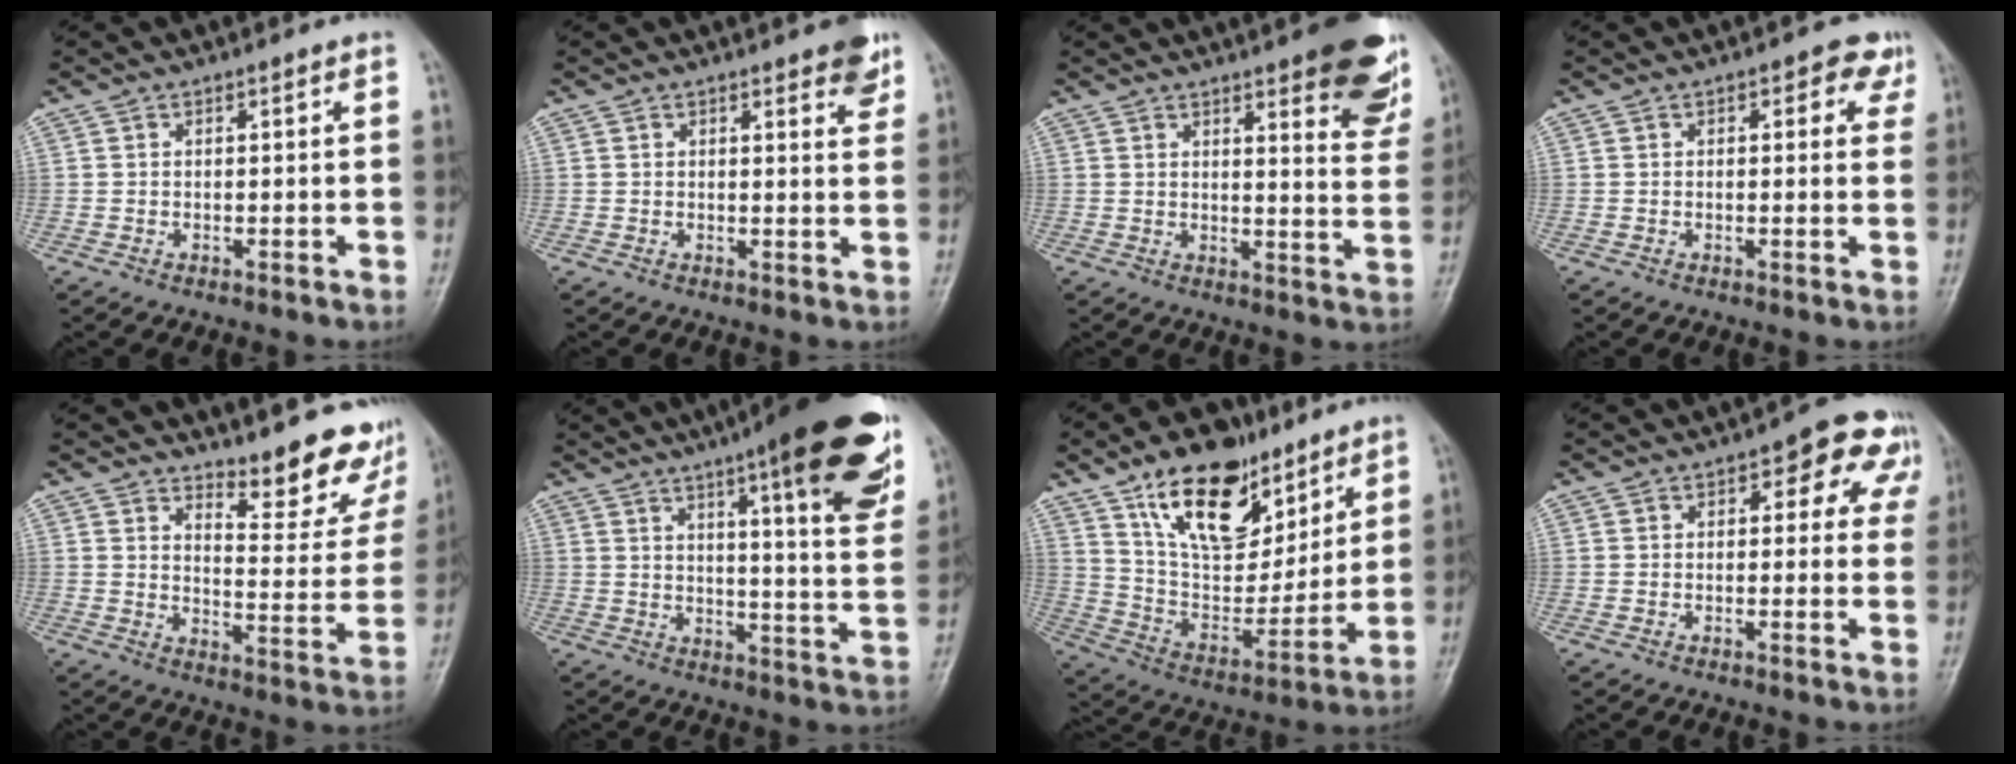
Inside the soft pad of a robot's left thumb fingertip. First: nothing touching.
{"total": 5.4, "force": [3.5, 1.6, 3.8], "torque": [-0.029, -0.015, 0.040]}
{"total": 17.3, "force": [10.5, 4.8, 12.9], "torque": [-0.131, -0.050, 0.122]}
{"total": 4.5, "force": [2.1, 2.5, 3.2], "torque": [-0.003, -0.002, 0.014]}
{"total": 13.8, "force": [11.9, 3.9, 5.7], "torque": [-0.038, -0.111, 0.148]}
{"total": 23.8, "force": [13.6, 4.4, 19.0], "torque": [-0.242, -0.045, 0.180]}
{"total": 21.5, "force": [12.9, 11.6, 12.6], "torque": [-0.153, -0.055, 0.229]}
{"total": 9.0, "force": [3.8, 4.9, 6.5], "torque": [-0.022, 0.002, 0.032]}